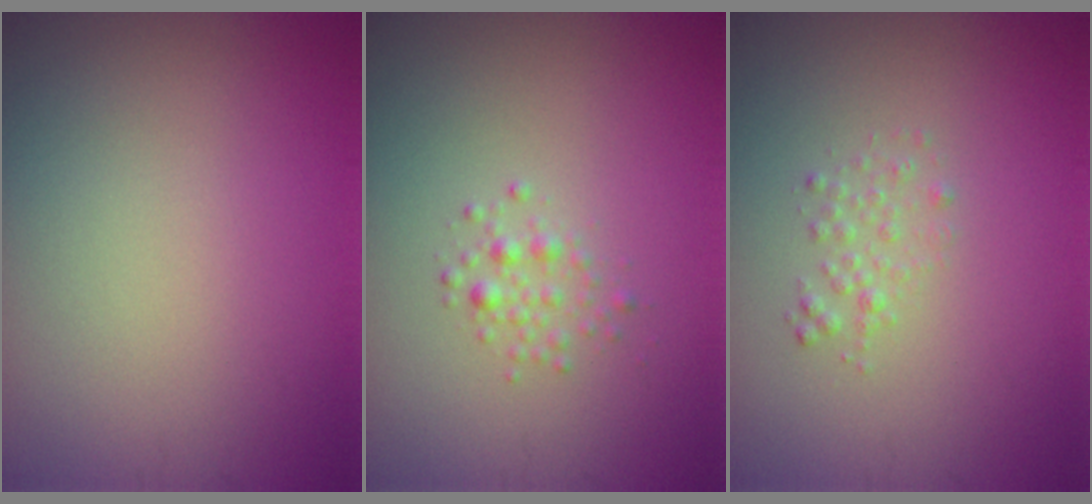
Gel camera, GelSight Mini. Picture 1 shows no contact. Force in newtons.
{"total": 1.3, "press": 1.3, "slide": 0.0}
{"total": 1.2, "press": 1.2, "slide": 0.0}